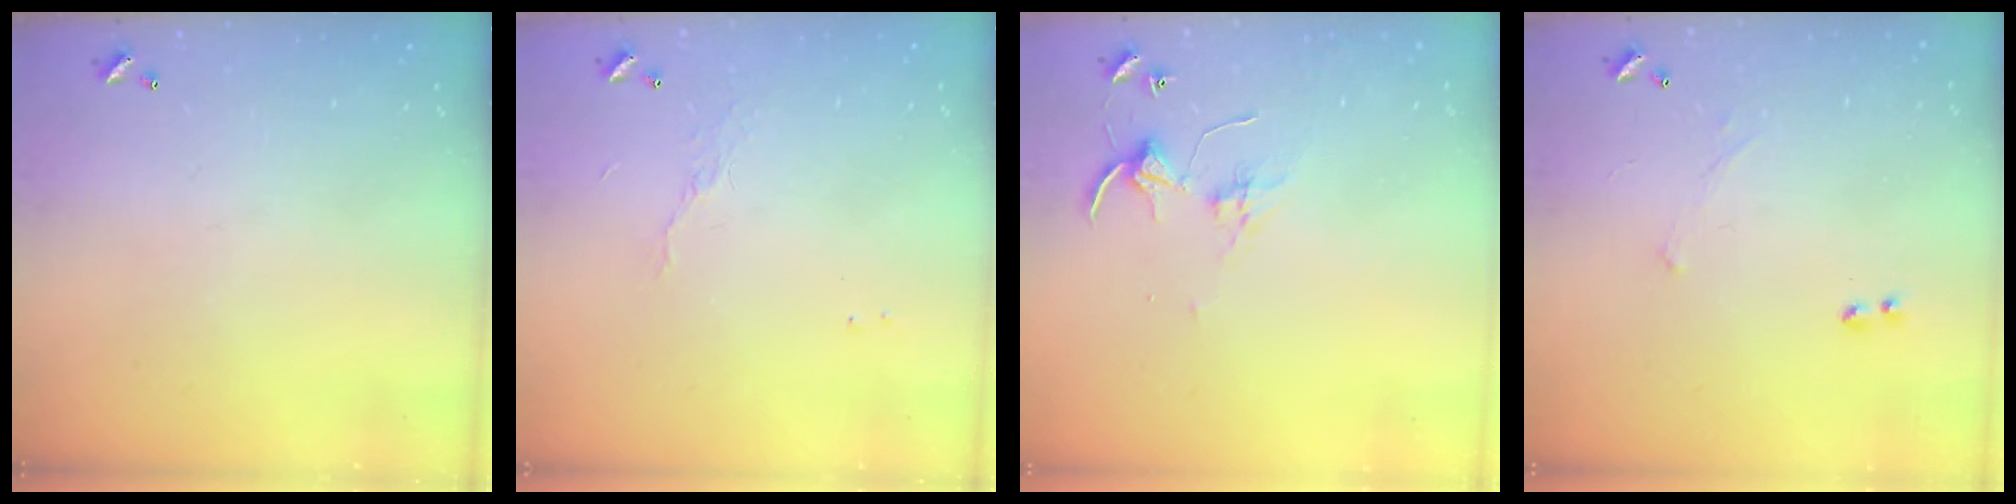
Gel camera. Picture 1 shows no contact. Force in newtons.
{"total": 4.3, "press": 4.3, "slide": 0.5}
{"total": 3.6, "press": 3.6, "slide": 0.1}
{"total": 1.7, "press": 1.7, "slide": 0.4}